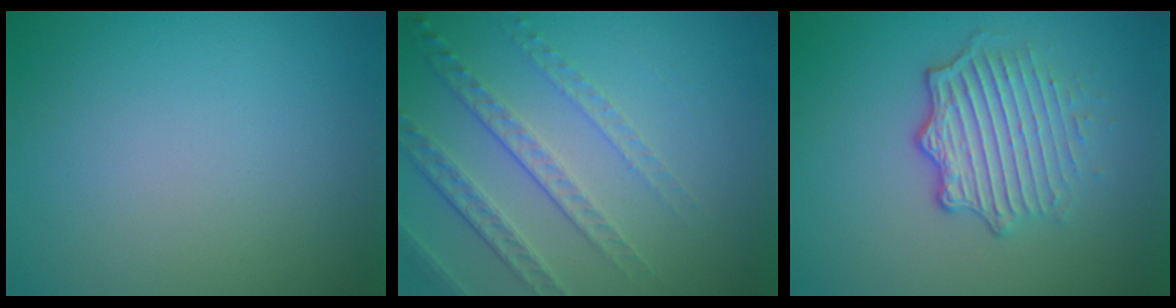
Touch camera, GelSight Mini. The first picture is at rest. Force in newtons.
{"total": 4.8, "press": 3.2, "slide": 3.5}
{"total": 4.9, "press": 3.2, "slide": 3.7}